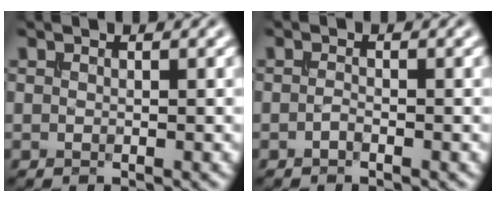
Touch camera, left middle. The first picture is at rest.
{"total": 0.6, "force": [-0.5, 0.1, 0.3], "torque": [-0.011, 0.001, -0.011]}